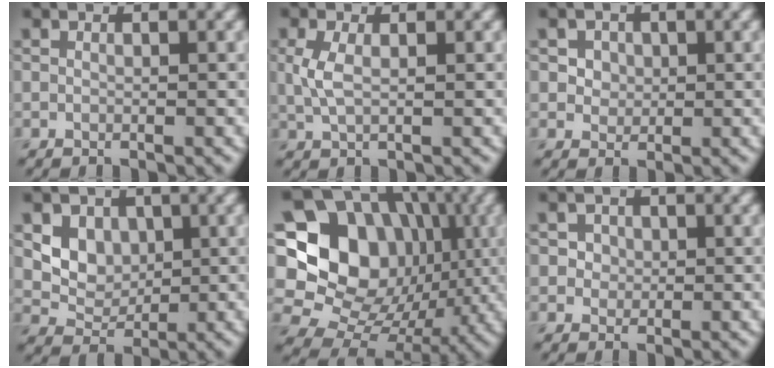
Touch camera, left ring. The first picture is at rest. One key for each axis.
{"total": 2.4, "fx": 0.3, "fy": 1.2, "fz": 2.0, "tx": -0.052, "ty": 0.002, "tz": 0.008}
{"total": 3.4, "fx": 1.4, "fy": 2.7, "fz": 1.5, "tx": -0.032, "ty": 0.005, "tz": 0.023}
{"total": 3.9, "fx": 1.0, "fy": 3.2, "fz": 1.9, "tx": -0.035, "ty": -0.009, "tz": 0.020}
{"total": 16.7, "fx": 2.1, "fy": 14.3, "fz": 8.2, "tx": -0.166, "ty": 0.020, "tz": 0.032}
{"total": 2.1, "fx": 0.8, "fy": 1.8, "fz": 0.8, "tx": -0.011, "ty": -0.001, "tz": 0.018}